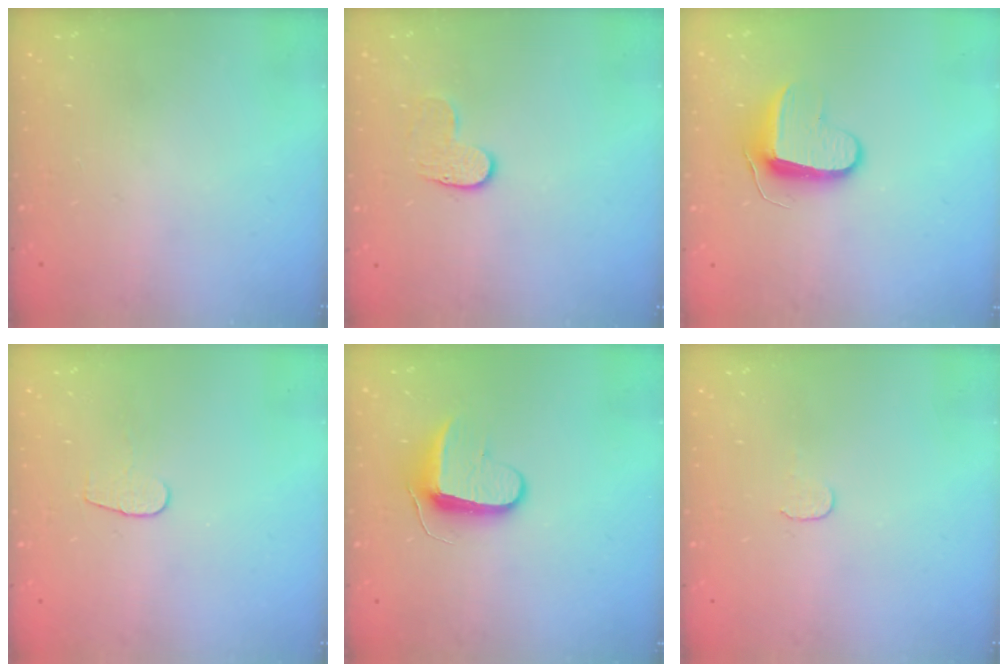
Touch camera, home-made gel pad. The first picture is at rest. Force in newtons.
{"total": 5.1, "press": 5.1, "slide": 0.5}
{"total": 8.8, "press": 8.7, "slide": 0.5}
{"total": 4.7, "press": 4.6, "slide": 0.4}
{"total": 8.6, "press": 8.6, "slide": 0.5}
{"total": 3.9, "press": 3.9, "slide": 0.3}